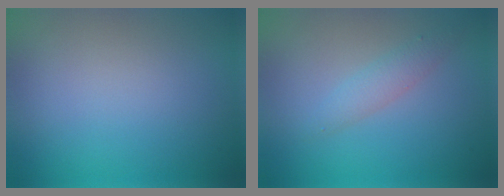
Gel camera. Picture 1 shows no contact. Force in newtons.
{"total": 1.7, "press": 1.7, "slide": 0.1}